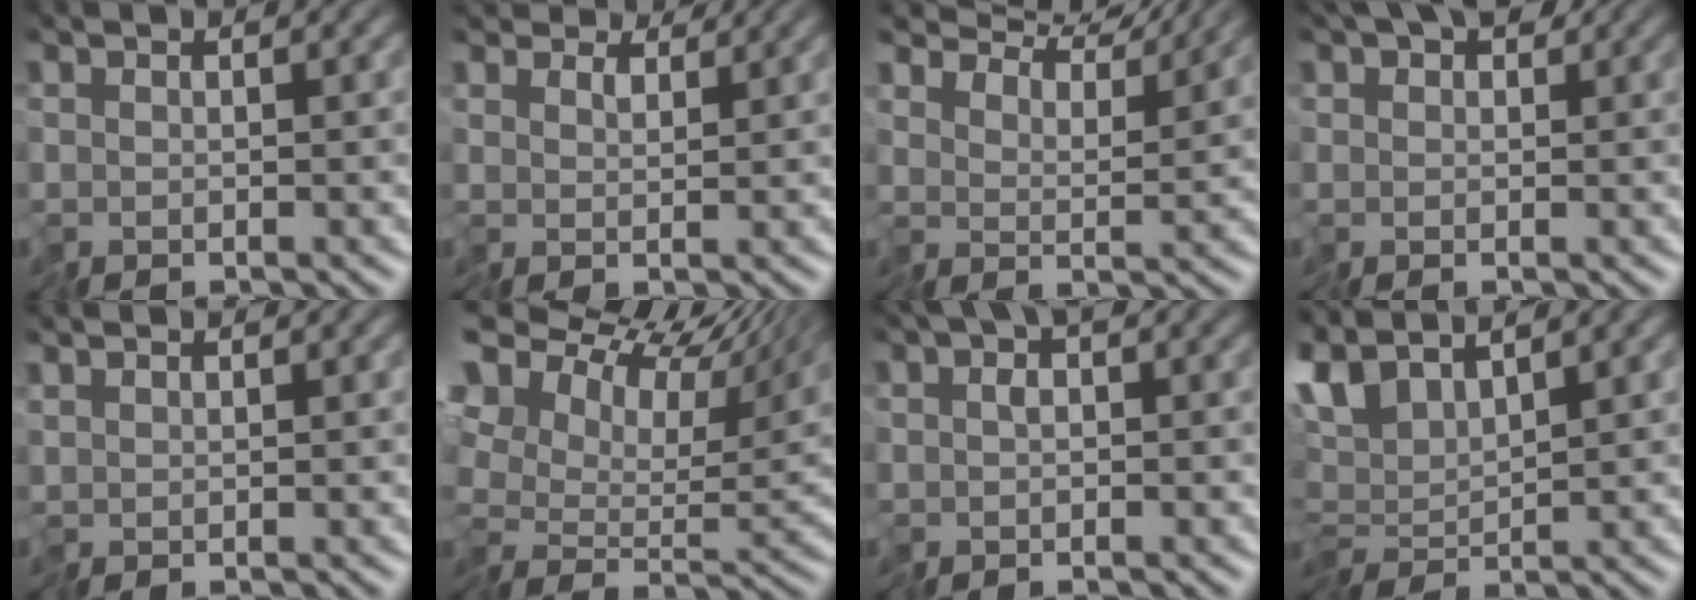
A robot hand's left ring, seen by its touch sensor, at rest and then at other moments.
{"total": 2.6, "force": [2.3, 1.1, 0.5], "torque": [-0.018, 0.005, 0.031]}
{"total": 6.8, "force": [6.4, 1.3, 1.8], "torque": [-0.040, 0.012, 0.081]}
{"total": 5.4, "force": [2.6, 3.4, 3.3], "torque": [-0.057, 0.023, 0.031]}
{"total": 0.8, "force": [0.8, -0.2, 0.0], "torque": [-0.001, 0.005, 0.016]}
{"total": 15.2, "force": [7.4, 9.0, 9.8], "torque": [-0.188, 0.036, 0.122]}
{"total": 3.1, "force": [0.9, 1.8, 2.3], "torque": [-0.035, 0.007, 0.012]}
{"total": 4.4, "force": [2.1, 1.6, 3.5], "torque": [-0.079, 0.008, 0.029]}